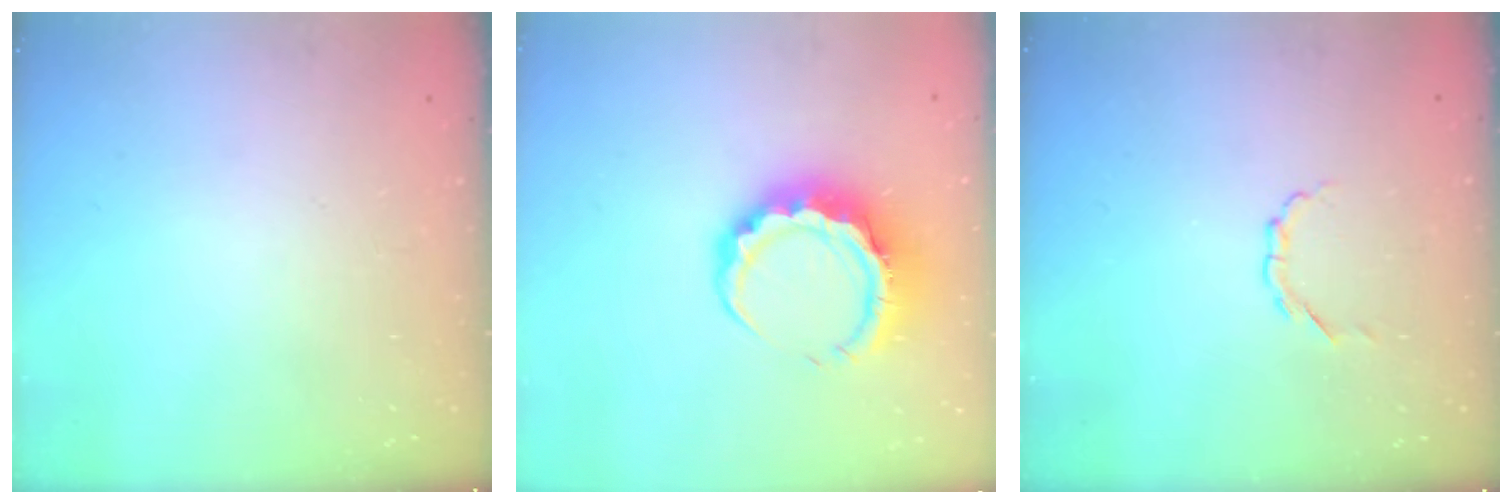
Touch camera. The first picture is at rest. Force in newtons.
{"total": 10.6, "press": 10.4, "slide": 2.1}
{"total": 2.7, "press": 2.5, "slide": 1.0}